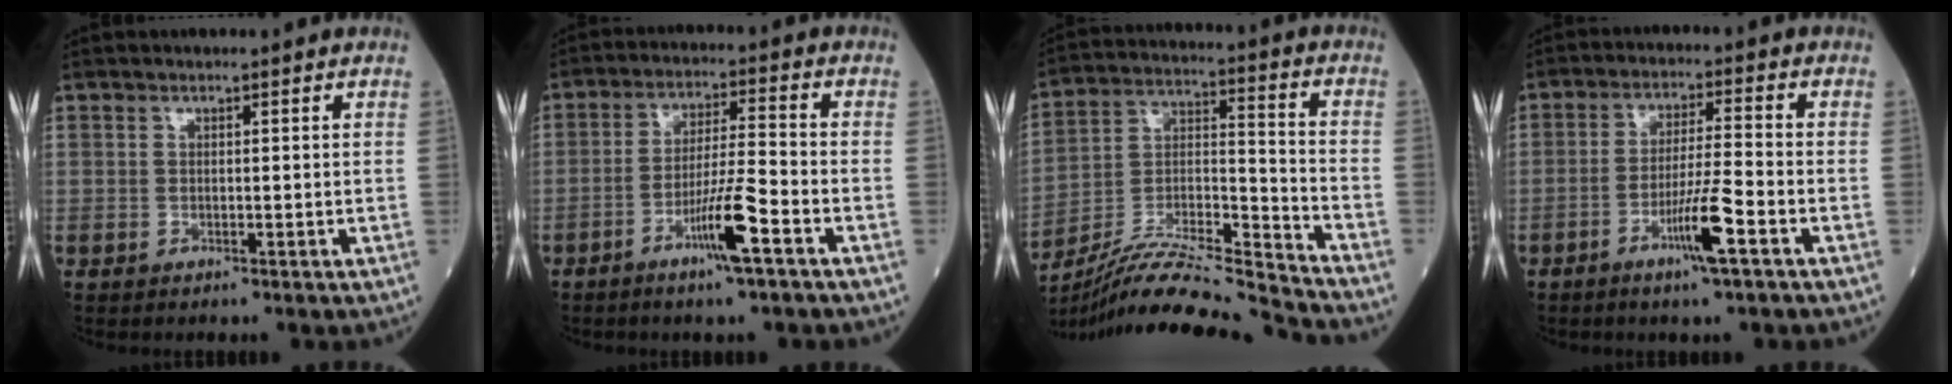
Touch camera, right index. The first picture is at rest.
{"total": 7.9, "force": [-4.1, -0.3, 6.8], "torque": [-0.130, -0.005, -0.073]}
{"total": 19.2, "force": [-18.1, -1.7, 6.1], "torque": [-0.125, 0.002, -0.313]}
{"total": 7.2, "force": [-3.5, -0.4, 6.3], "torque": [-0.119, -0.006, -0.063]}